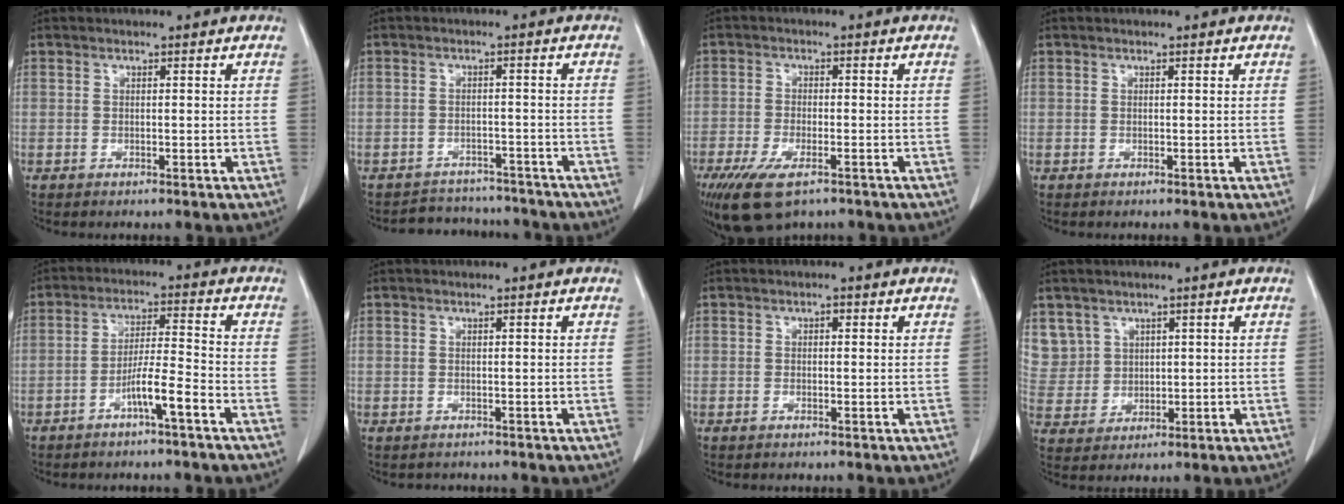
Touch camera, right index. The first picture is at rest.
{"total": 7.1, "force": [-6.6, 2.5, -0.5], "torque": [0.018, 0.022, -0.086]}
{"total": 9.0, "force": [-5.8, 3.3, 6.1], "torque": [-0.114, -0.018, -0.097]}
{"total": 0.0}
{"total": 5.8, "force": [-3.3, -0.2, 4.8], "torque": [-0.086, 0.009, -0.059]}
{"total": 1.0, "force": [-0.8, 0.6, -0.1], "torque": [-0.002, 0.002, -0.012]}
{"total": 0.8, "force": [0.0, 0.4, 0.7], "torque": [-0.008, 0.003, -0.003]}
{"total": 7.0, "force": [3.5, 6.0, 0.0], "torque": [-0.005, 0.015, 0.089]}